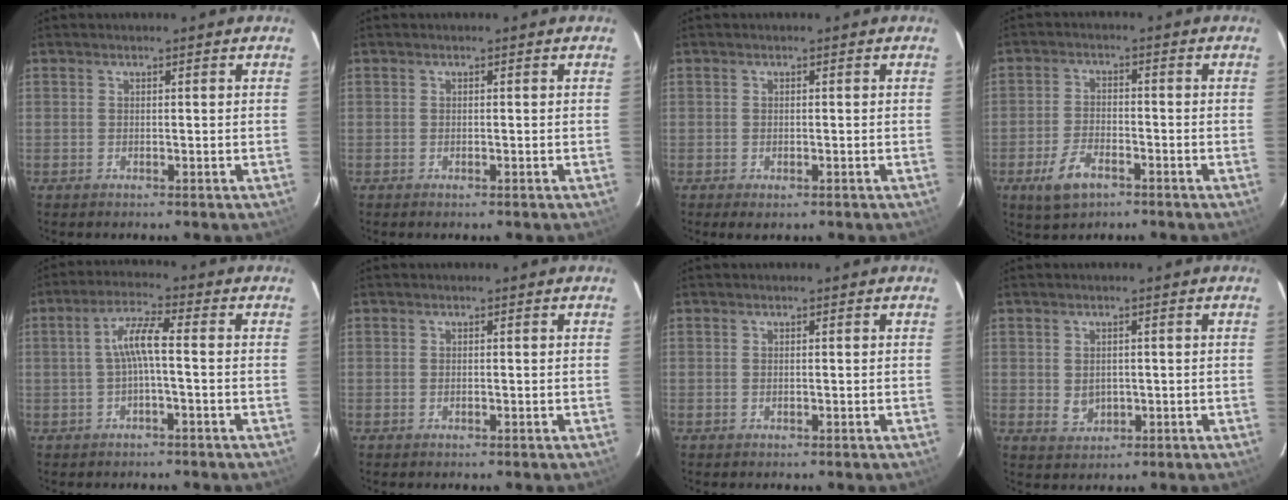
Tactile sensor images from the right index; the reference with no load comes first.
{"total": 0.0}
{"total": 1.6, "force": [-0.9, 0.9, 1.1], "torque": [-0.019, -0.005, -0.013]}
{"total": 6.8, "force": [-4.0, 3.3, 4.5], "torque": [-0.104, -0.003, -0.069]}
{"total": 4.9, "force": [-0.8, 0.4, 4.8], "torque": [-0.102, 0.011, -0.014]}
{"total": 0.0}
{"total": 0.0}
{"total": 3.0, "force": [-0.1, 2.6, 1.6], "torque": [-0.027, 0.001, 0.005]}